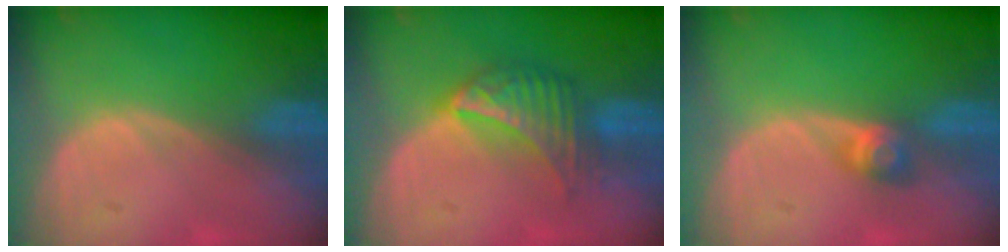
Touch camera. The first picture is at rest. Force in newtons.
{"total": 7.4, "press": 6.5, "slide": 3.6}
{"total": 3.0, "press": 2.6, "slide": 1.5}